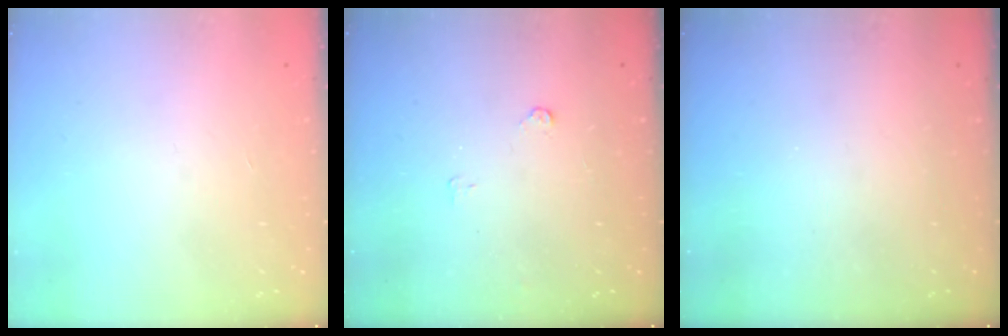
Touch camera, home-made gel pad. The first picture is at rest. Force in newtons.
{"total": 3.3, "press": 3.3, "slide": 0.4}
{"total": 0.0}